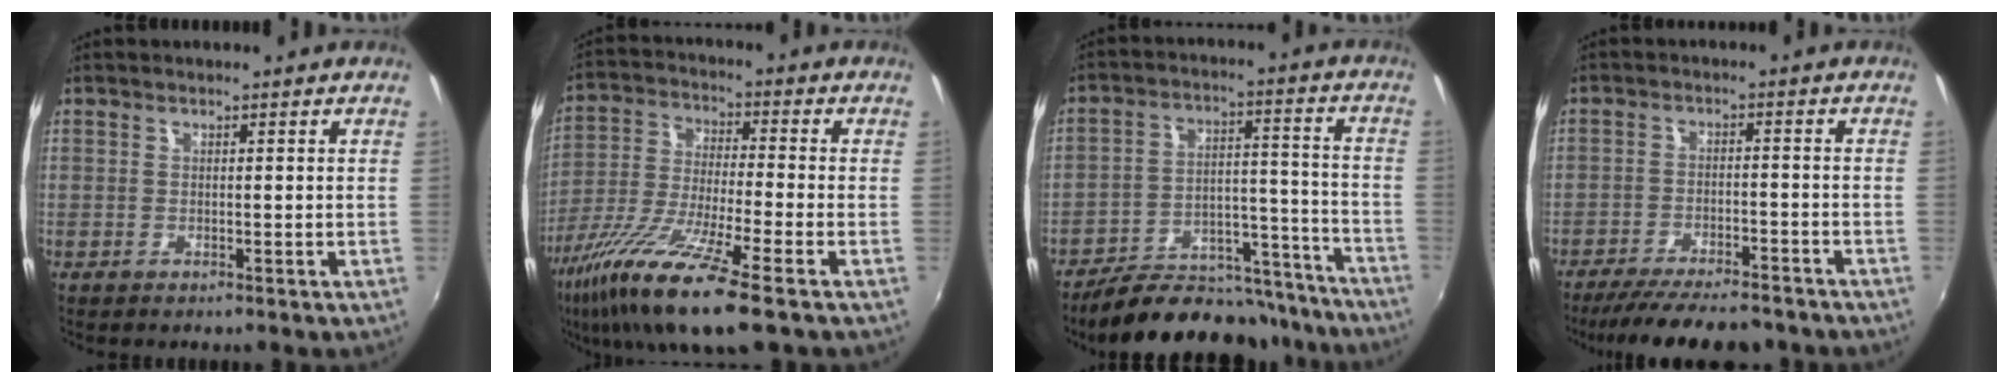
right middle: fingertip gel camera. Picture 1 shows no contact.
{"total": 16.3, "force": [-9.8, 1.8, 12.9], "torque": [-0.266, -0.044, -0.184]}
{"total": 21.3, "force": [-18.7, 7.7, 6.8], "torque": [-0.115, 0.045, -0.241]}
{"total": 14.8, "force": [-12.6, 3.4, 6.9], "torque": [-0.141, -0.023, -0.186]}